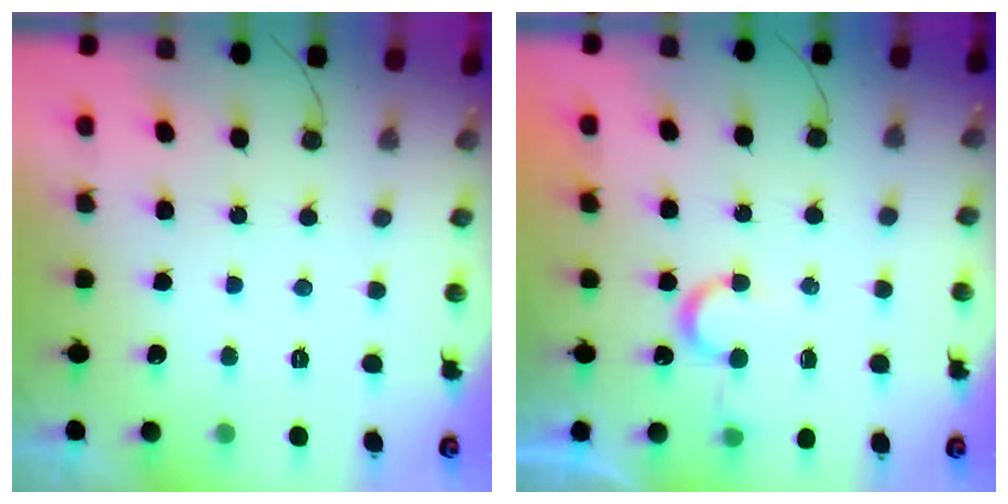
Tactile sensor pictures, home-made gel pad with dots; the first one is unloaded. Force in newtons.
{"total": 6.4, "press": 6.3, "slide": 0.6}